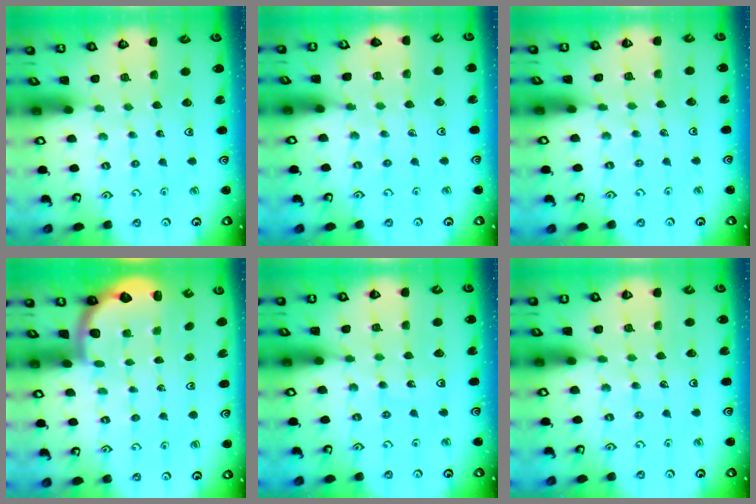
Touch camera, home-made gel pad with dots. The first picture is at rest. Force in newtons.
{"total": 6.1, "press": 5.9, "slide": 1.6}
{"total": 2.5, "press": 2.5, "slide": 0.5}
{"total": 2.6, "press": 2.3, "slide": 1.2}
{"total": 4.4, "press": 3.8, "slide": 2.3}
{"total": 4.8, "press": 4.7, "slide": 0.6}